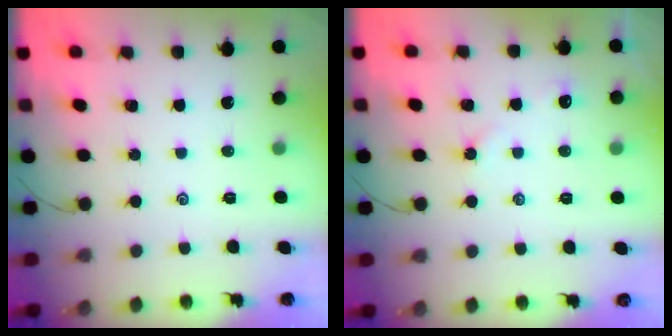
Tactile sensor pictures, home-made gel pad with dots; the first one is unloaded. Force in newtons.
{"total": 3.0, "press": 2.9, "slide": 0.4}